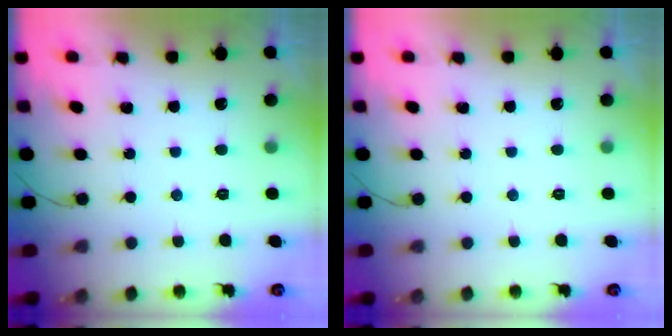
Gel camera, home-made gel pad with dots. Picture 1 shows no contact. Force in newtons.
{"total": 0.0}